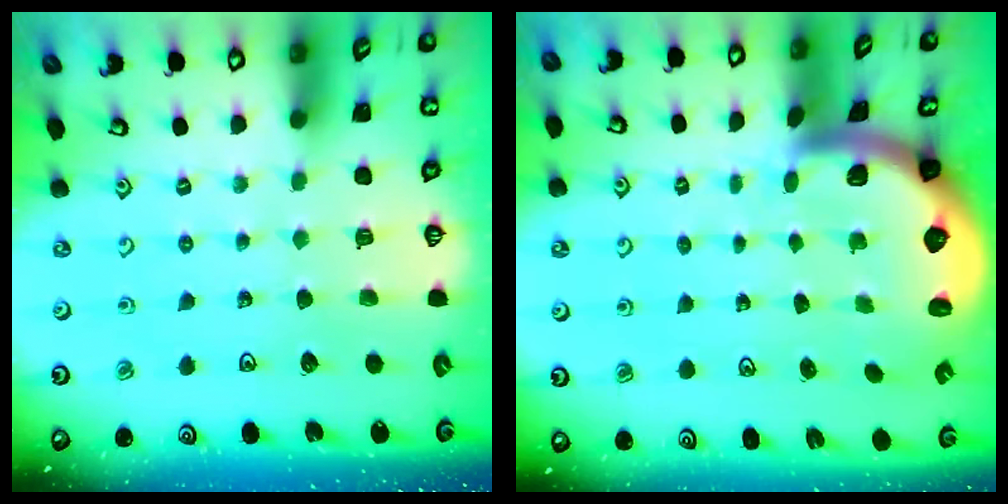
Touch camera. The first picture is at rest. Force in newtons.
{"total": 1.9, "press": 1.9, "slide": 0.2}